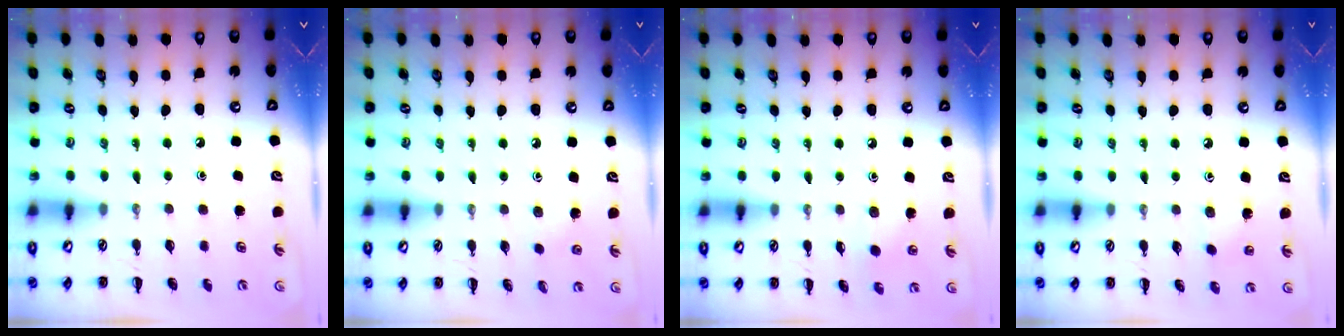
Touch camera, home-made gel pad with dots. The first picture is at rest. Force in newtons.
{"total": 2.4, "press": 2.2, "slide": 0.9}
{"total": 2.6, "press": 2.5, "slide": 0.9}
{"total": 3.8, "press": 3.7, "slide": 1.2}